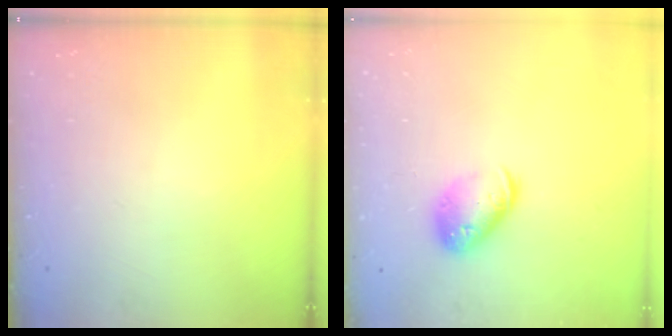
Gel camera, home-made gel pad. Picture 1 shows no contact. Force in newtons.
{"total": 11.8, "press": 11.6, "slide": 1.7}